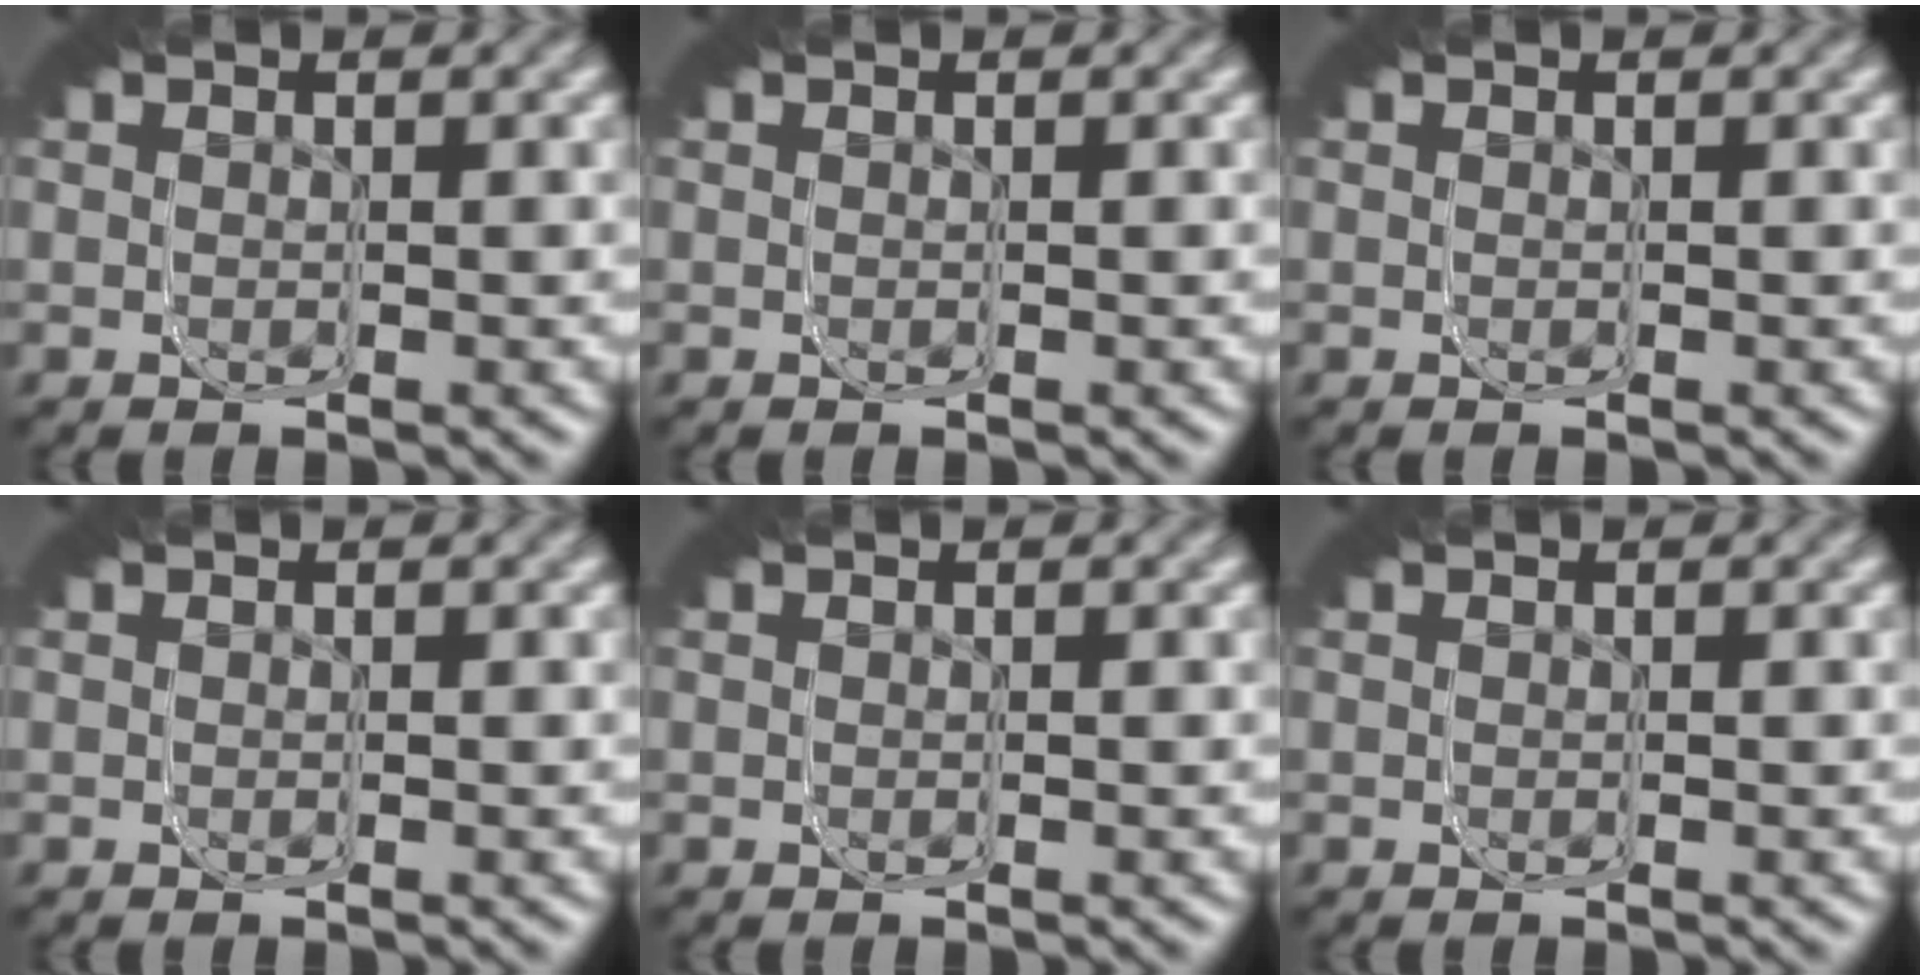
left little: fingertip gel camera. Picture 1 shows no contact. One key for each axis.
{"total": 0.0}
{"total": 0.0}
{"total": 0.0}
{"total": 0.0}
{"total": 0.0}